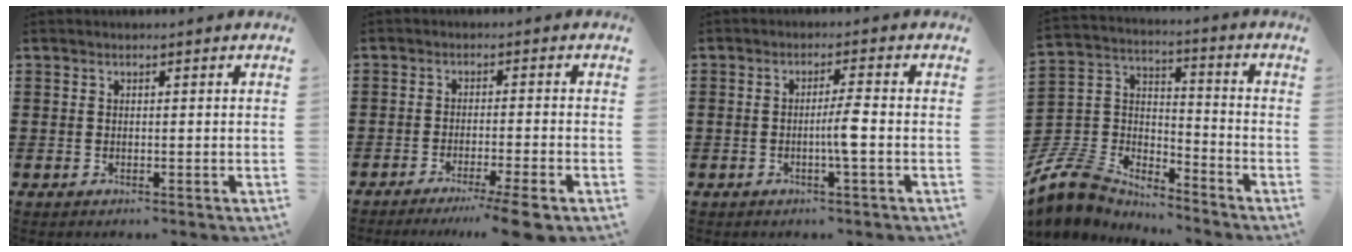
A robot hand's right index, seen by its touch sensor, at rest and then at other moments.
{"total": 4.3, "force": [-3.3, -0.6, 2.6], "torque": [-0.040, -0.014, -0.059]}
{"total": 3.8, "force": [-1.0, -0.2, 3.7], "torque": [-0.072, -0.009, -0.023]}
{"total": 8.2, "force": [-7.3, 3.4, 1.5], "torque": [-0.074, -0.003, -0.153]}